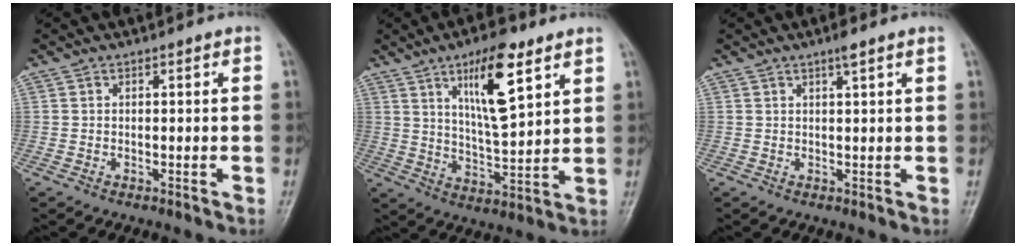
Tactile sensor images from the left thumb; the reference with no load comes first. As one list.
[{"total": 13.3, "force": [6.8, 3.9, 10.7], "torque": [-0.162, -0.041, 0.117]}, {"total": 2.0, "force": [1.3, 0.2, 1.5], "torque": [-0.025, -0.004, 0.020]}]